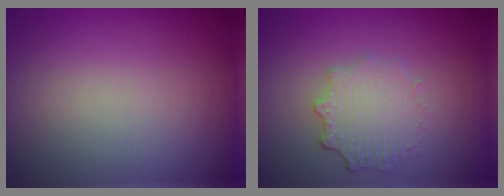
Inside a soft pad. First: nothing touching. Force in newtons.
{"total": 2.8, "press": 2.5, "slide": 1.4}